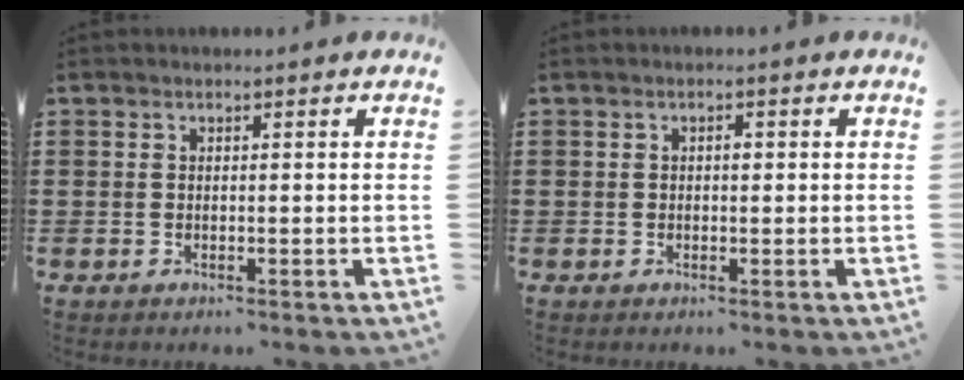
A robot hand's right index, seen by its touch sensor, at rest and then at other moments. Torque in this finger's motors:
{"motor_torque": [0.33, -0.16, 0.01, 0.03]}